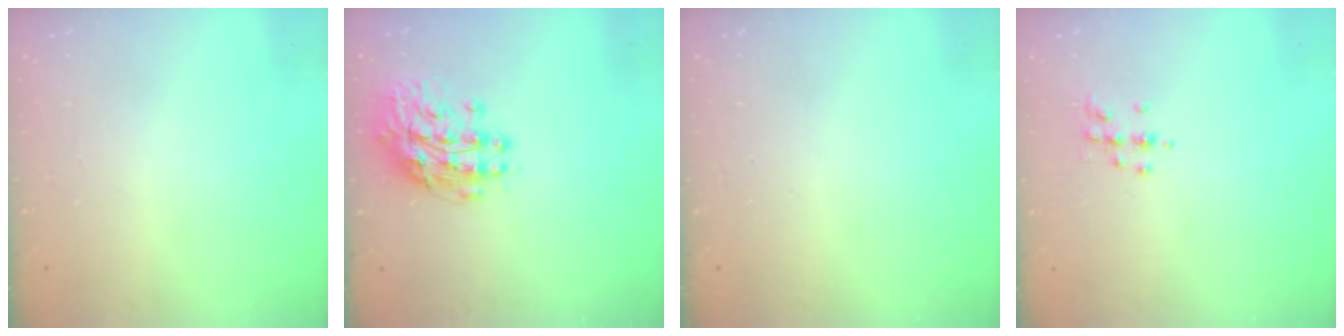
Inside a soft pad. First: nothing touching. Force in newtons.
{"total": 12.2, "press": 12.1, "slide": 1.1}
{"total": 0.0}
{"total": 4.8, "press": 4.7, "slide": 0.5}